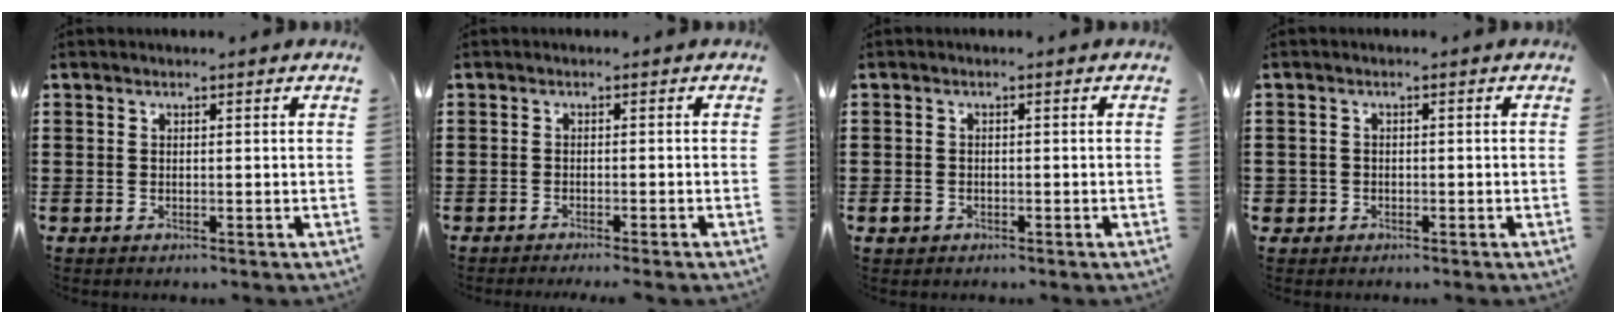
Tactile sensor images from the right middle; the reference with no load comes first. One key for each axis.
{"total": 0.9, "fx": -0.9, "fy": -0.1, "fz": 0.1, "tx": -0.002, "ty": -0.001, "tz": -0.019}
{"total": 1.4, "fx": -0.8, "fy": 1.1, "fz": 0.3, "tx": -0.016, "ty": -0.002, "tz": -0.020}
{"total": 1.4, "fx": -0.6, "fy": 1.2, "fz": 0.0, "tx": -0.005, "ty": 0.002, "tz": -0.016}